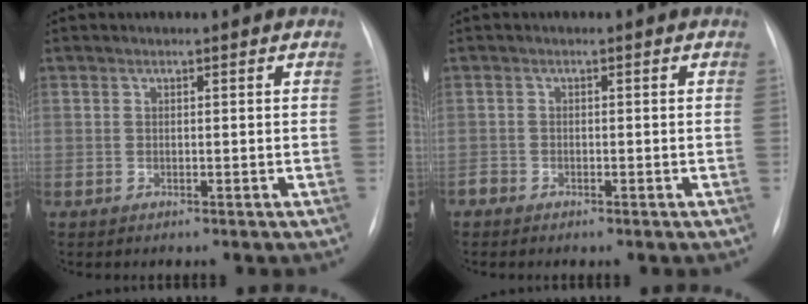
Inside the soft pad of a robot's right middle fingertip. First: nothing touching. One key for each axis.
{"total": 0.8, "fx": -0.7, "fy": 0.5, "fz": 0.1, "tx": 0.002, "ty": 0.002, "tz": -0.015}